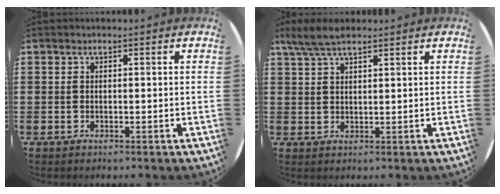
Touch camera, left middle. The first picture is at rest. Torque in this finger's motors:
{"motor_torque": [0.56, -0.43, 0.10, 0.04]}